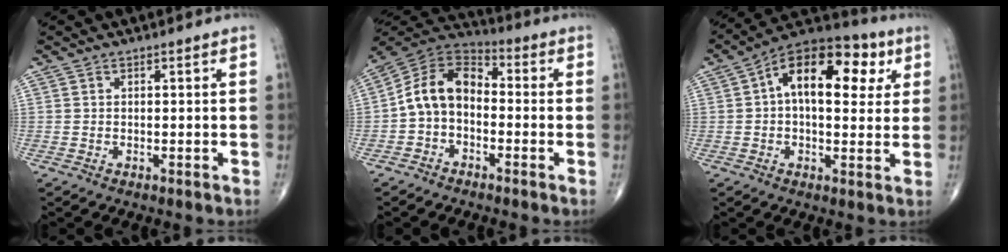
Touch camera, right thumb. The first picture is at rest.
{"total": 10.4, "force": [-1.6, 7.2, 7.3], "torque": [-0.117, 0.041, -0.046]}
{"total": 17.2, "force": [4.4, 9.4, 13.7], "torque": [-0.177, 0.023, 0.055]}